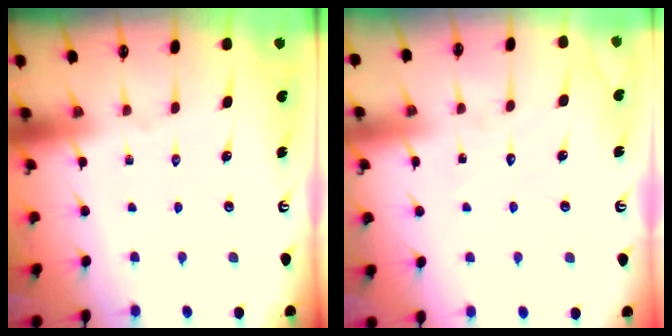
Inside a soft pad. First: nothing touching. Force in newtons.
{"total": 5.3, "press": 5.2, "slide": 0.6}